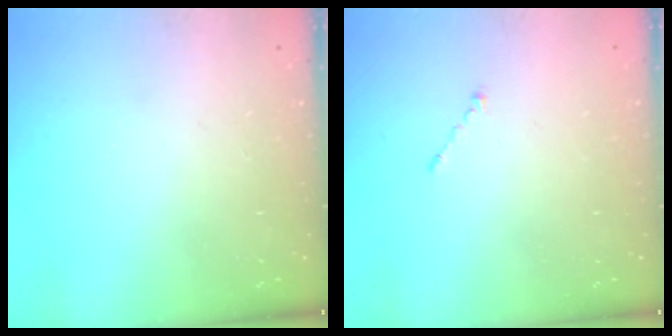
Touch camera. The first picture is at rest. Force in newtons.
{"total": 1.0, "press": 0.9, "slide": 0.3}